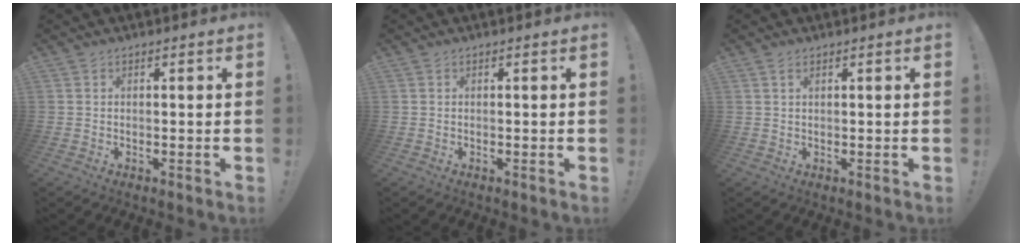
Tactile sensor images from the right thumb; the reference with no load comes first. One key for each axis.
{"total": 0.0}
{"total": 1.3, "fx": 0.8, "fy": 0.4, "fz": 1.0, "tx": -0.013, "ty": -0.003, "tz": 0.012}